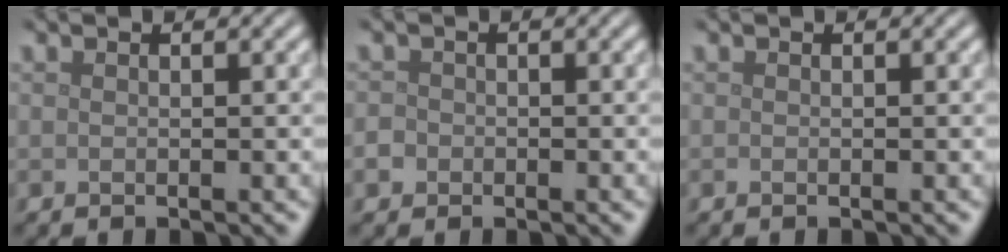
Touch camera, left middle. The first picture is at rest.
{"total": 1.4, "force": [-0.6, 1.2, 0.4], "torque": [-0.005, 0.000, -0.010]}
{"total": 0.0}